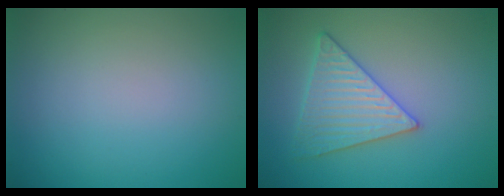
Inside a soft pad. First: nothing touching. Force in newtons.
{"total": 3.9, "press": 3.6, "slide": 1.3}